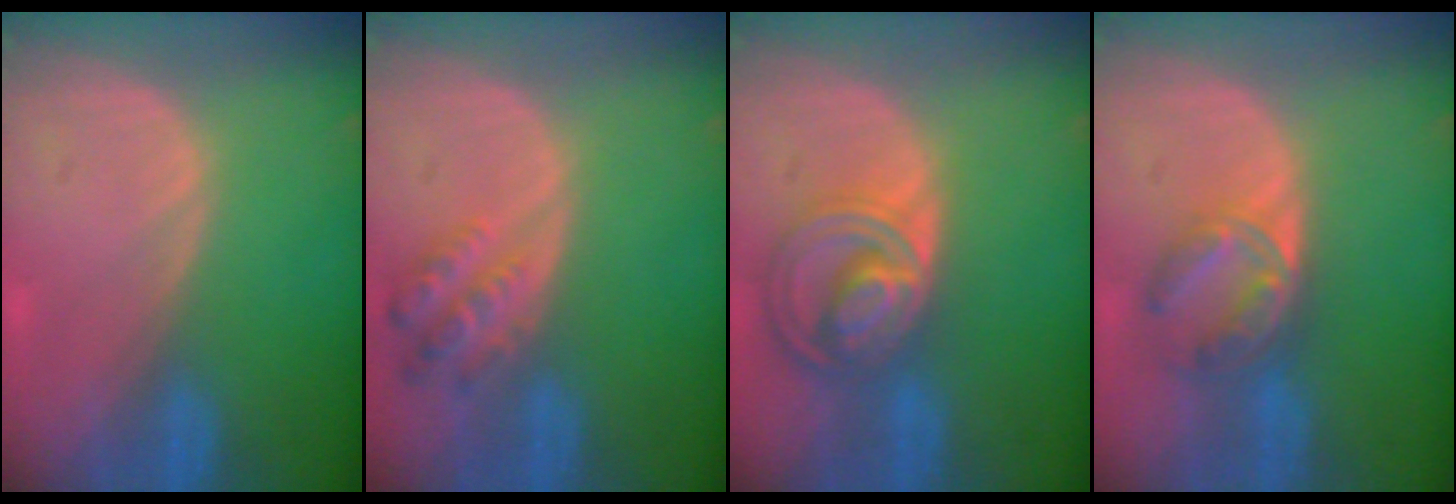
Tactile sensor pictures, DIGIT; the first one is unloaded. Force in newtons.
{"total": 5.3, "press": 5.0, "slide": 1.9}
{"total": 8.5, "press": 7.3, "slide": 4.3}
{"total": 6.7, "press": 5.9, "slide": 3.2}